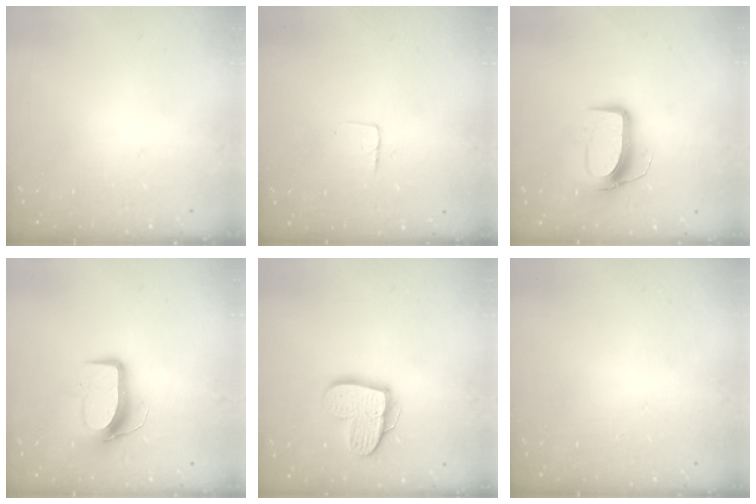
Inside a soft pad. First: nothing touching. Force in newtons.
{"total": 2.9, "press": 2.9, "slide": 0.2}
{"total": 9.8, "press": 9.8, "slide": 0.4}
{"total": 9.5, "press": 9.5, "slide": 0.8}
{"total": 13.4, "press": 13.4, "slide": 0.8}
{"total": 0.6, "press": 0.6, "slide": 0.1}